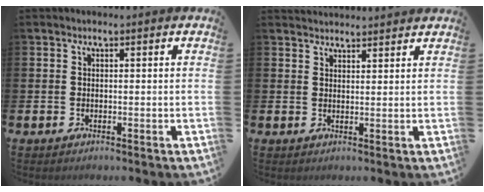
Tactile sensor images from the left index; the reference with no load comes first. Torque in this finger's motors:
{"motor_torque": [0.51, -0.64, 0.05, 0.00]}